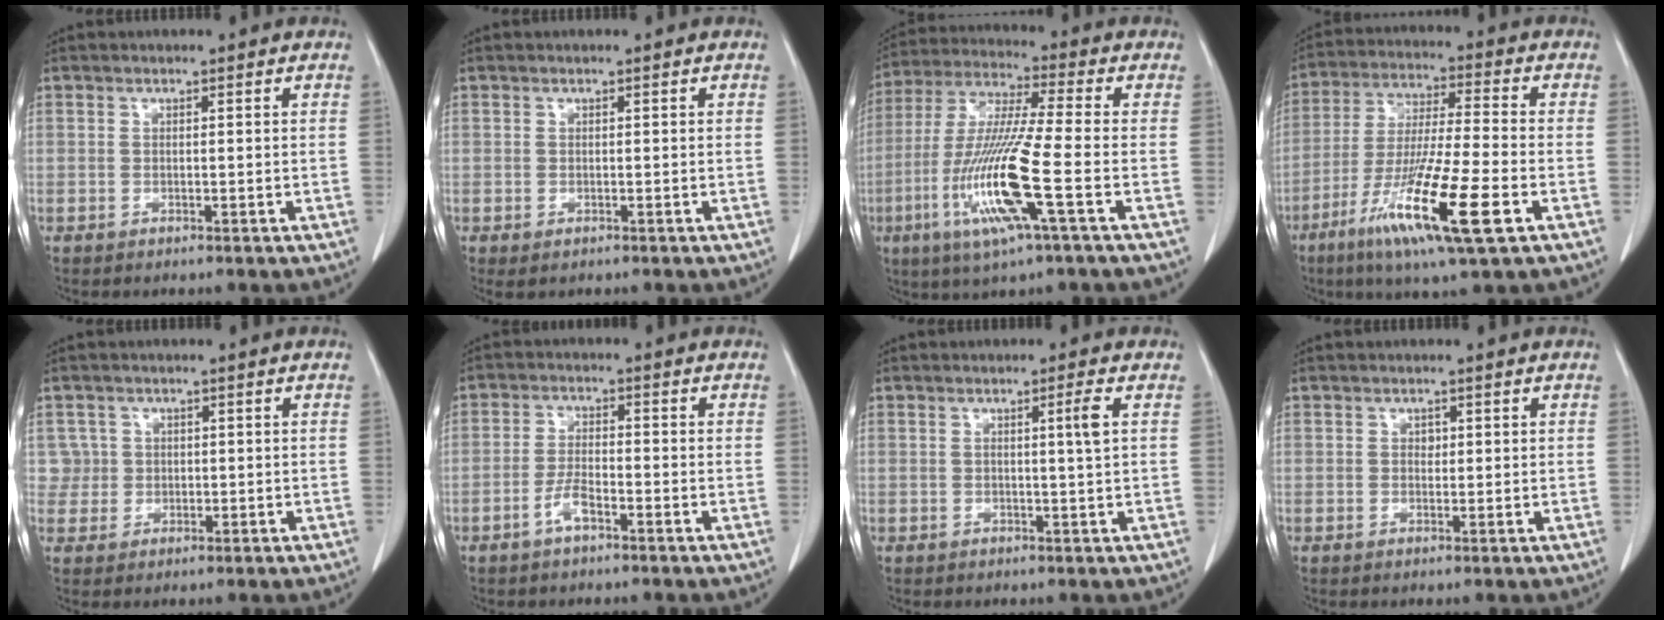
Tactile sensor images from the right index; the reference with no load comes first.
{"total": 1.1, "force": [-0.5, 0.5, 0.8], "torque": [-0.012, -0.003, -0.002]}
{"total": 15.2, "force": [-4.9, -0.1, 14.4], "torque": [-0.303, -0.019, -0.098]}
{"total": 16.4, "force": [-7.1, 0.5, 14.8], "torque": [-0.293, -0.040, -0.128]}
{"total": 2.9, "force": [0.5, 2.8, -0.5], "torque": [0.025, 0.008, 0.008]}
{"total": 3.5, "force": [-2.1, 0.8, 2.6], "torque": [-0.052, 0.003, -0.042]}
{"total": 2.2, "force": [0.5, -0.6, 2.1], "torque": [-0.036, -0.003, 0.009]}
{"total": 0.8, "force": [0.3, 0.7, 0.5], "torque": [-0.005, 0.001, 0.004]}